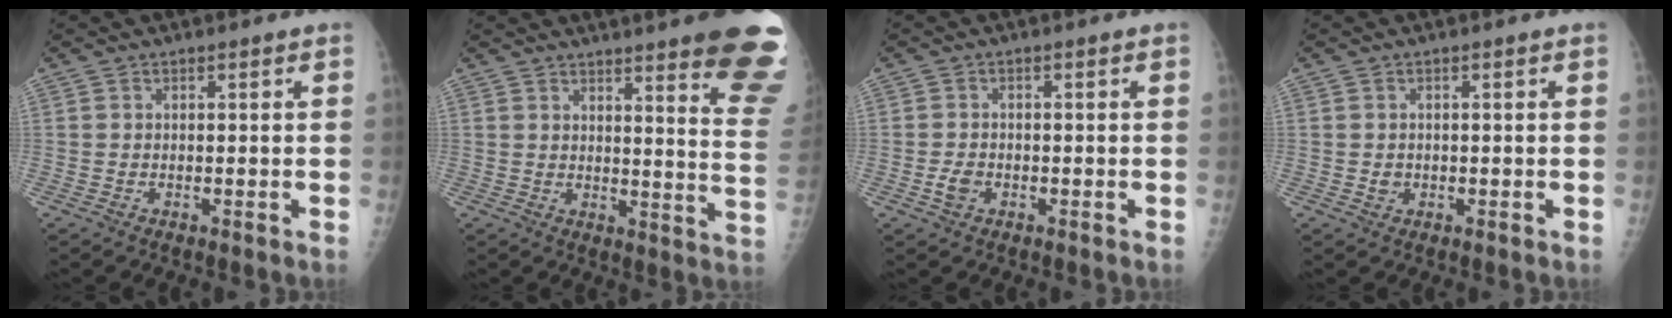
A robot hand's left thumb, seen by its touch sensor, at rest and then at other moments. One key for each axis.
{"total": 19.6, "fx": 13.8, "fy": 2.4, "fz": 13.7, "tx": -0.146, "ty": -0.088, "tz": 0.157}
{"total": 2.5, "fx": -0.9, "fy": 1.8, "fz": 1.5, "tx": -0.029, "ty": 0.003, "tz": -0.017}
{"total": 1.3, "fx": -0.1, "fy": 1.2, "fz": 0.6, "tx": -0.006, "ty": 0.002, "tz": 0.002}